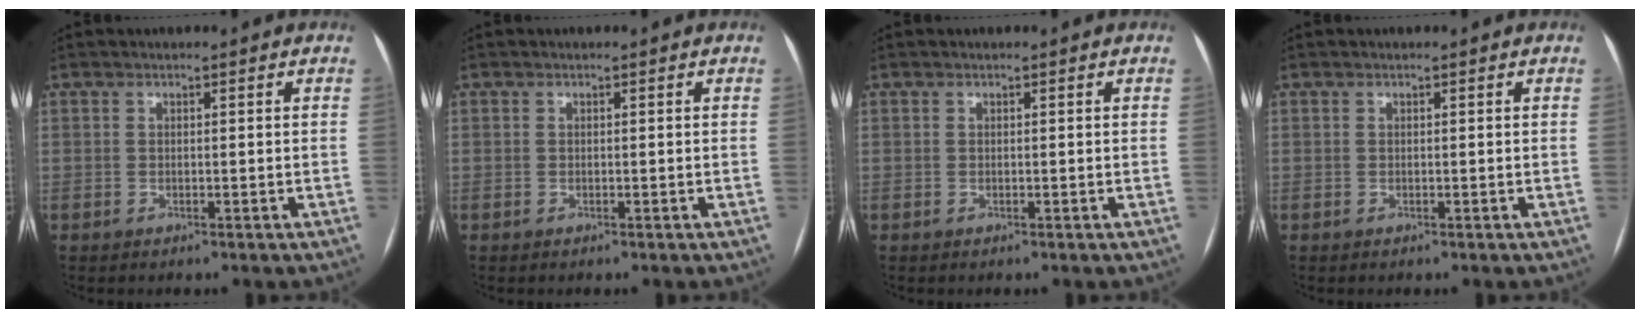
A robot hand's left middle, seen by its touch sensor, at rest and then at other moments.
{"total": 0.0}
{"total": 0.0}
{"total": 0.0}